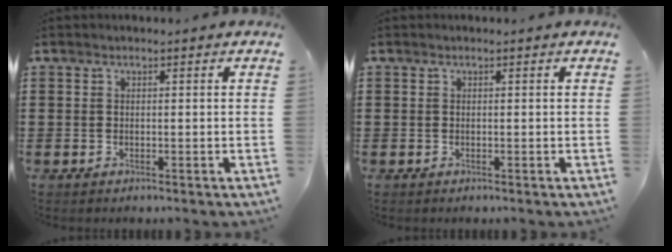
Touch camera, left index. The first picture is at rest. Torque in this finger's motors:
{"motor_torque": [0.00, 0.00, 0.02, 0.00]}